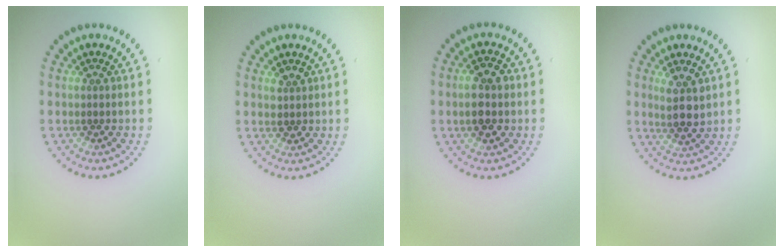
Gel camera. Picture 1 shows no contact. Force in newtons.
{"total": 1.4, "press": 1.4, "slide": 0.3}
{"total": 3.5, "press": 3.5, "slide": 0.3}
{"total": 2.9, "press": 2.6, "slide": 1.2}